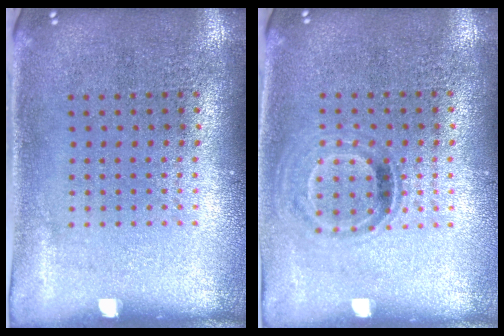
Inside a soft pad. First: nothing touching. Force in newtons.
{"total": 1.0, "press": 0.9, "slide": 0.6}